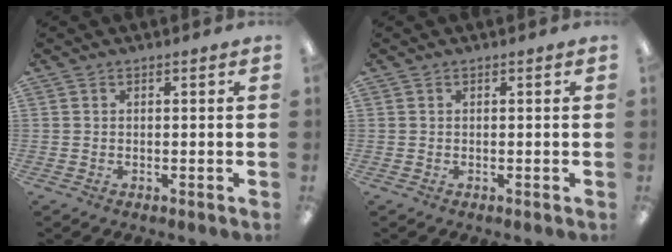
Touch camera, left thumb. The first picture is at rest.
{"total": 0.0}